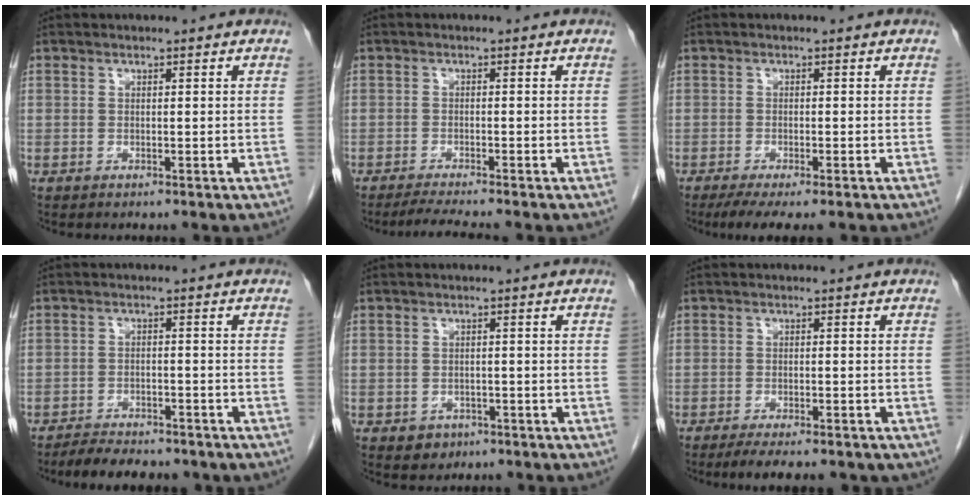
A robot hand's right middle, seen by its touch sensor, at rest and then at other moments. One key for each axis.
{"total": 3.9, "fx": -3.4, "fy": -0.8, "fz": 1.6, "tx": -0.033, "ty": -0.017, "tz": -0.061}
{"total": 5.8, "fx": -4.3, "fy": 0.8, "fz": 3.8, "tx": -0.057, "ty": -0.015, "tz": -0.065}
{"total": 7.8, "fx": -6.7, "fy": 2.5, "fz": 3.2, "tx": -0.050, "ty": -0.004, "tz": -0.094}
{"total": 2.5, "fx": -1.3, "fy": 2.0, "fz": 0.6, "tx": -0.007, "ty": 0.007, "tz": -0.010}
{"total": 7.7, "fx": -6.1, "fy": 2.0, "fz": 4.3, "tx": -0.054, "ty": -0.009, "tz": -0.080}